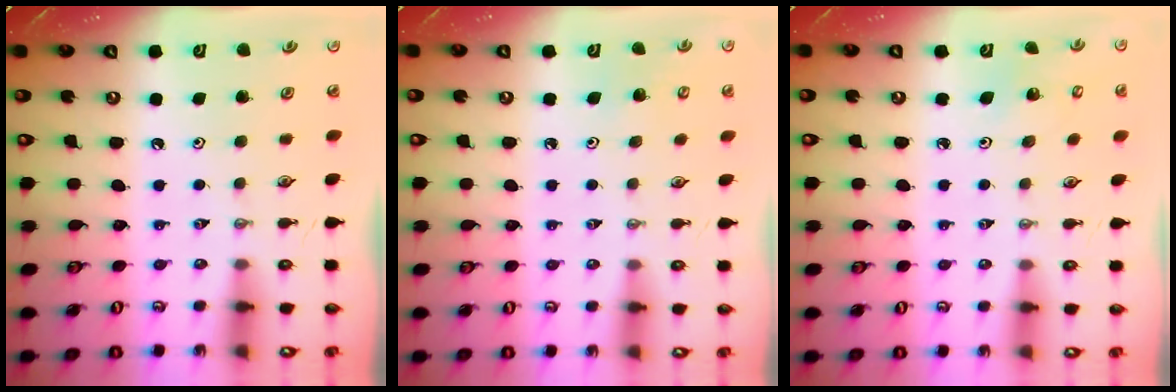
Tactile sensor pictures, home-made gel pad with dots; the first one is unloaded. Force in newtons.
{"total": 4.2, "press": 4.2, "slide": 0.4}
{"total": 3.4, "press": 3.4, "slide": 0.2}